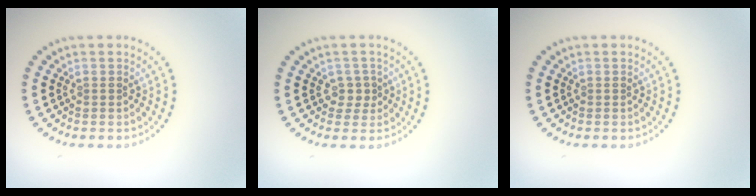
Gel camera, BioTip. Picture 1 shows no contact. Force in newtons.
{"total": 1.5, "press": 1.2, "slide": 0.9}
{"total": 0.0}